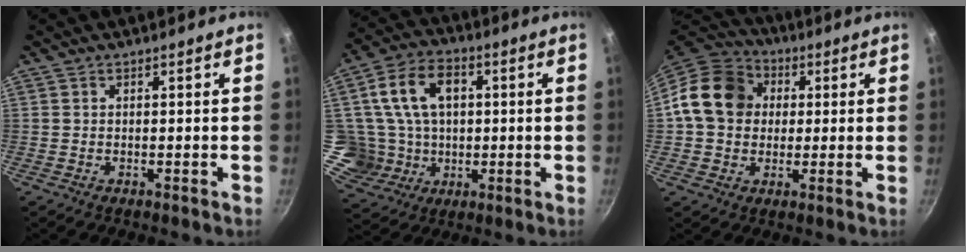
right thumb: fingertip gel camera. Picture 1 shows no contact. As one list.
[{"total": 16.2, "force": [2.4, 13.2, 9.1], "torque": [-0.144, 0.006, 0.051]}, {"total": 15.2, "force": [2.2, 12.7, 8.0], "torque": [-0.118, 0.026, 0.020]}]